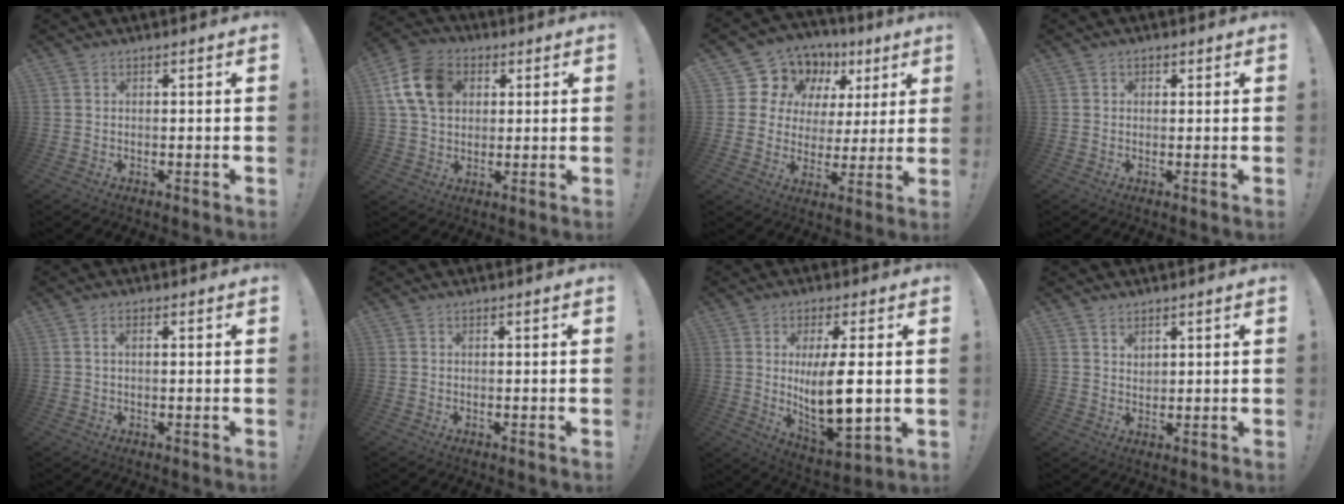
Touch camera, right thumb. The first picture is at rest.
{"total": 13.9, "force": [4.1, 10.6, 8.0], "torque": [-0.138, 0.003, 0.086]}
{"total": 11.7, "force": [7.0, 8.9, 3.1], "torque": [-0.058, -0.055, 0.144]}
{"total": 1.0, "force": [0.4, 0.9, 0.3], "torque": [0.010, -0.003, 0.004]}
{"total": 1.5, "force": [0.4, 0.7, 1.3], "torque": [-0.021, 0.000, 0.004]}
{"total": 0.0}
{"total": 13.8, "force": [1.3, 5.1, 12.8], "torque": [-0.225, -0.025, 0.017]}
{"total": 2.5, "force": [2.1, 1.2, 0.6], "torque": [0.008, -0.021, 0.034]}